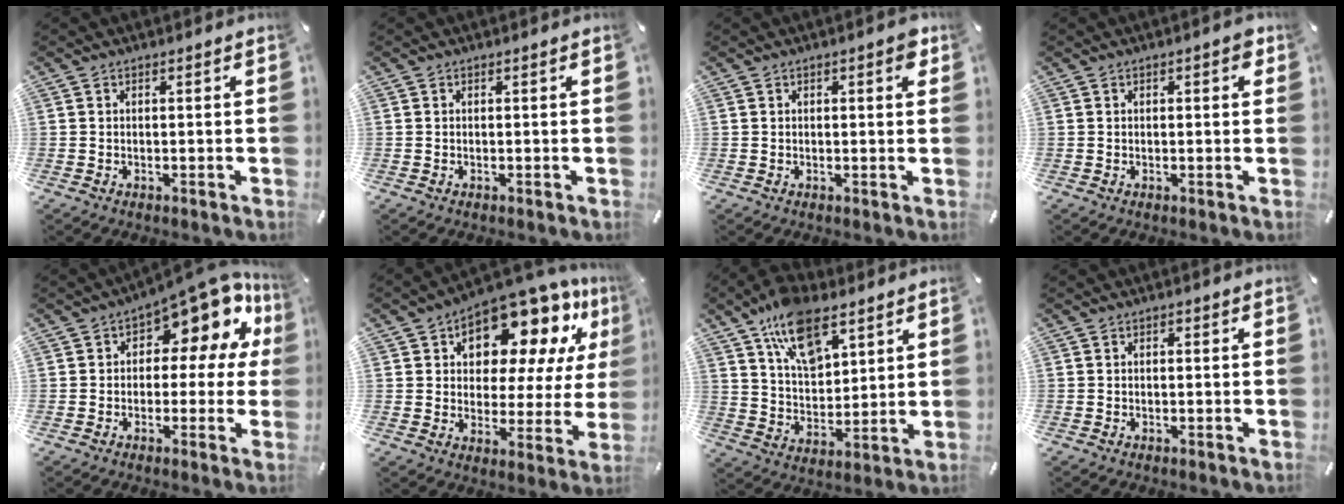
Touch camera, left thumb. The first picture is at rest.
{"total": 0.0}
{"total": 2.5, "force": [0.9, 0.9, 2.2], "torque": [-0.021, -0.005, 0.008]}
{"total": 2.0, "force": [0.6, 0.9, 1.8], "torque": [-0.020, 0.000, 0.004]}
{"total": 13.6, "force": [7.3, 6.7, 9.4], "torque": [-0.123, -0.060, 0.124]}
{"total": 15.7, "force": [10.9, 7.9, 8.0], "torque": [-0.126, -0.091, 0.184]}
{"total": 14.6, "force": [9.0, 7.8, 8.5], "torque": [-0.147, -0.035, 0.164]}
{"total": 0.0}